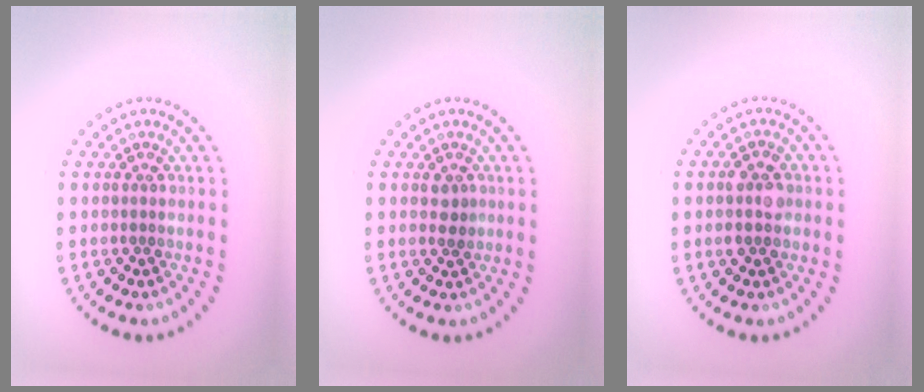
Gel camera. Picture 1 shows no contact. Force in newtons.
{"total": 1.1, "press": 1.1, "slide": 0.3}
{"total": 2.7, "press": 2.7, "slide": 0.2}